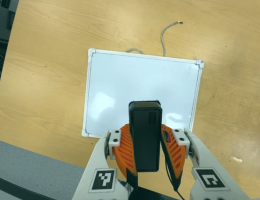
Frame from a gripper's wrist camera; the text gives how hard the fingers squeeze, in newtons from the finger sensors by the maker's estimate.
{"total": 6.8, "left": 6.0, "right": 7.7}